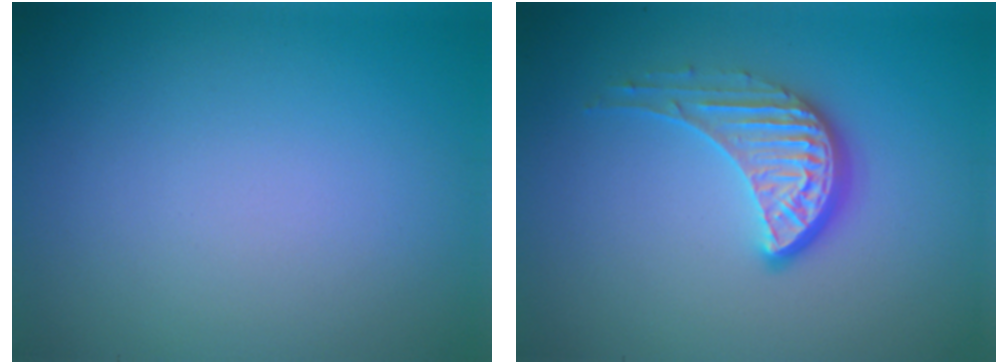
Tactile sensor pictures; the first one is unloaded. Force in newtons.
{"total": 4.0, "press": 2.9, "slide": 2.7}